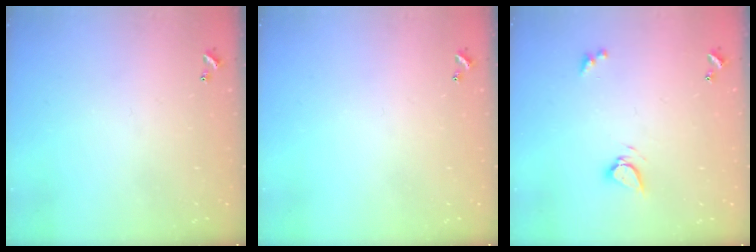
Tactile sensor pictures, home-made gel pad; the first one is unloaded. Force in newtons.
{"total": 0.0}
{"total": 3.3, "press": 3.3, "slide": 0.5}